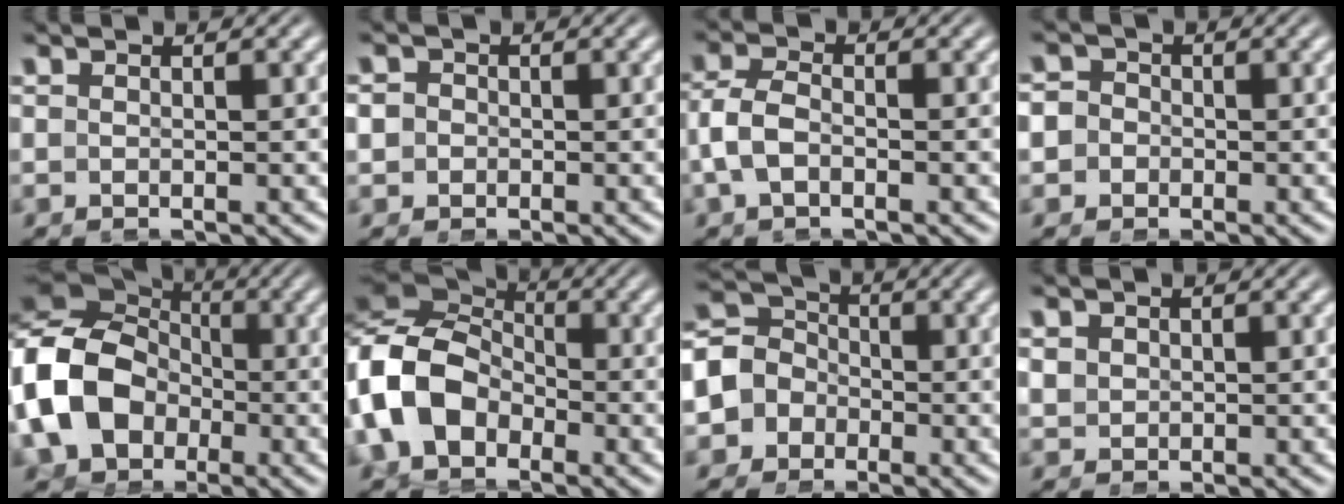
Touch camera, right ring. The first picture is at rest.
{"total": 3.5, "force": [-0.3, 3.3, 1.1], "torque": [-0.037, -0.007, -0.011]}
{"total": 3.0, "force": [-1.0, 2.0, 2.1], "torque": [-0.057, -0.006, -0.015]}
{"total": 5.8, "force": [-1.0, 5.5, 1.8], "torque": [-0.053, -0.017, -0.025]}
{"total": 12.3, "force": [-0.8, 10.4, 6.5], "torque": [-0.182, -0.030, -0.008]}
{"total": 11.4, "force": [-1.4, 9.7, 5.7], "torque": [-0.168, -0.029, -0.021]}
{"total": 10.4, "force": [-1.5, 9.5, 3.9], "torque": [-0.110, -0.034, -0.029]}
{"total": 2.3, "force": [0.4, 2.0, 1.0], "torque": [-0.034, -0.012, 0.015]}